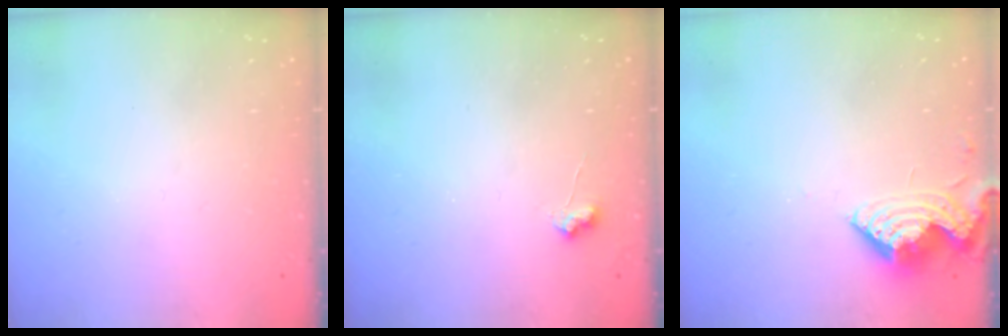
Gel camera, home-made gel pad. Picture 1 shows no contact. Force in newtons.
{"total": 4.7, "press": 4.6, "slide": 0.6}
{"total": 9.3, "press": 9.3, "slide": 0.3}